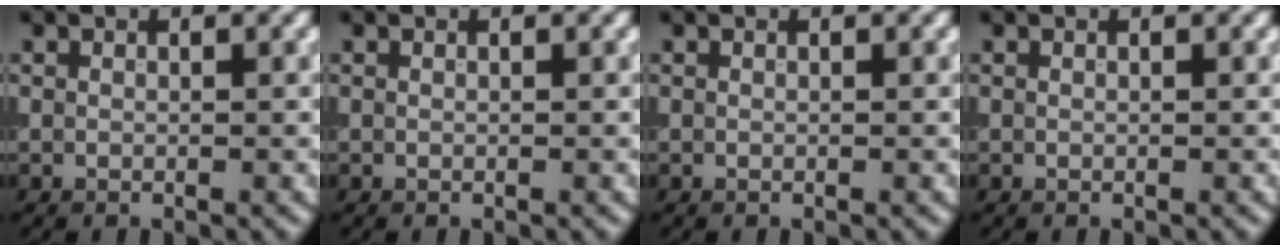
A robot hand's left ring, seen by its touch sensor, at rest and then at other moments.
{"total": 0.0}
{"total": 0.0}
{"total": 0.0}